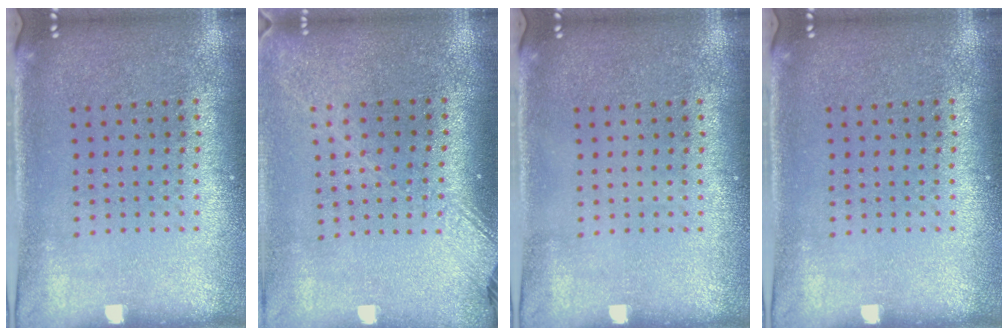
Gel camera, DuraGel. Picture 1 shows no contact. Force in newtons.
{"total": 1.8, "press": 1.4, "slide": 1.0}
{"total": 0.0}
{"total": 0.0}